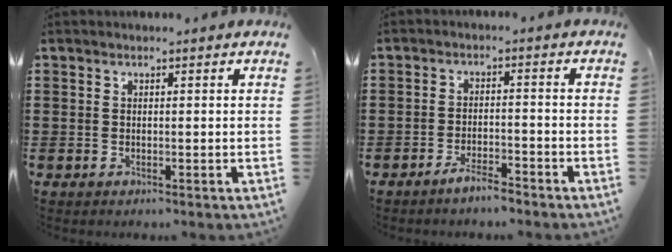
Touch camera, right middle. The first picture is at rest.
{"total": 3.2, "force": [-2.8, 0.3, 1.5], "torque": [-0.033, 0.003, -0.056]}